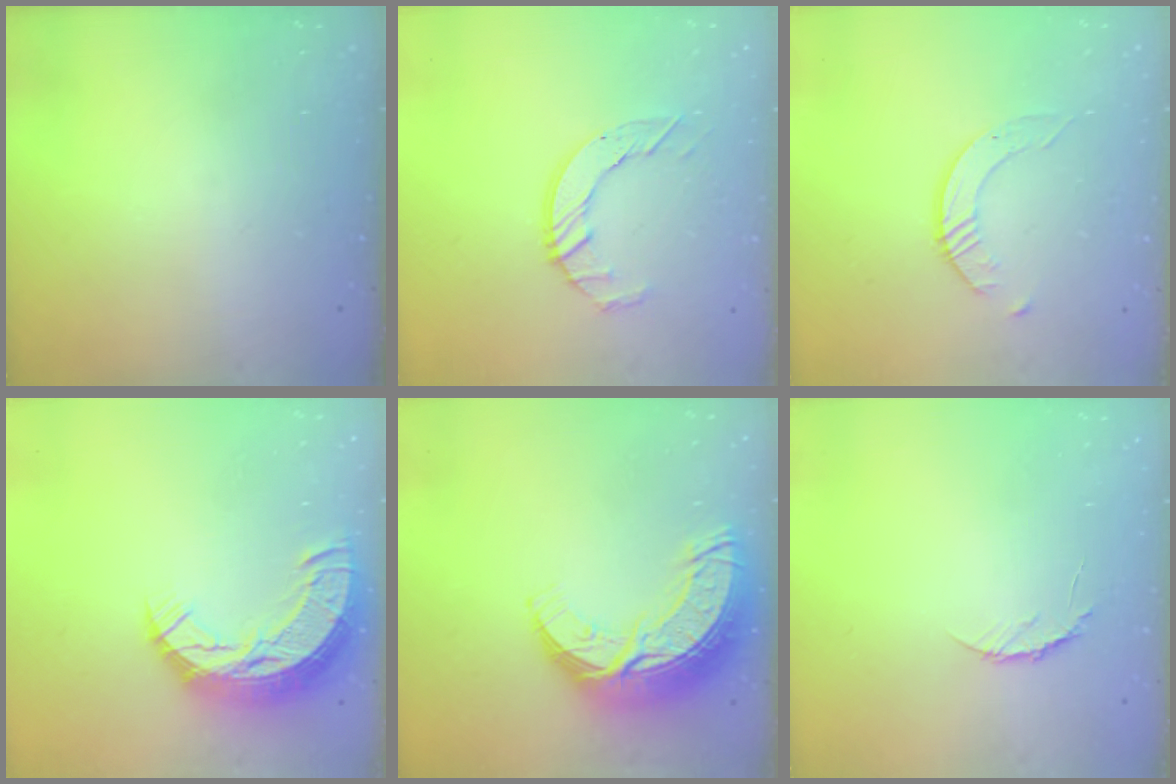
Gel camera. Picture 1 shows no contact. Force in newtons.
{"total": 5.8, "press": 5.8, "slide": 0.4}
{"total": 2.4, "press": 2.4, "slide": 0.3}
{"total": 13.5, "press": 13.4, "slide": 1.2}
{"total": 17.3, "press": 17.2, "slide": 1.2}
{"total": 4.7, "press": 4.6, "slide": 0.4}